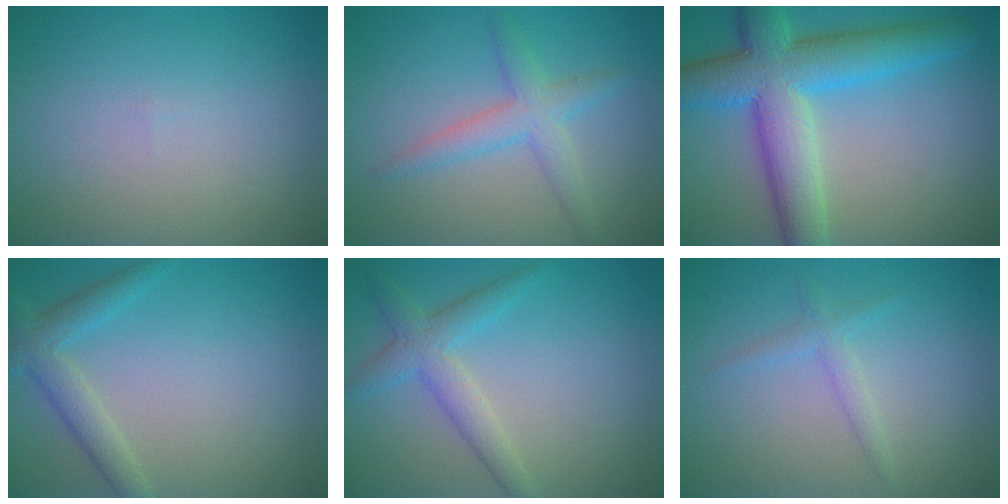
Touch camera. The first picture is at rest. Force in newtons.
{"total": 3.2, "press": 3.2, "slide": 0.0}
{"total": 9.6, "press": 9.6, "slide": 0.3}
{"total": 3.0, "press": 3.0, "slide": 0.1}
{"total": 3.3, "press": 3.3, "slide": 0.2}
{"total": 1.5, "press": 1.5, "slide": 0.1}